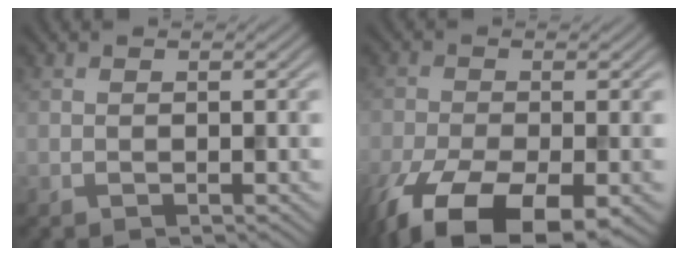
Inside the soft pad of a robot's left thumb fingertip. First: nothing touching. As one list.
[{"total": 14.5, "force": [-8.4, 6.4, 10.0], "torque": [-0.207, -0.057, -0.126]}]